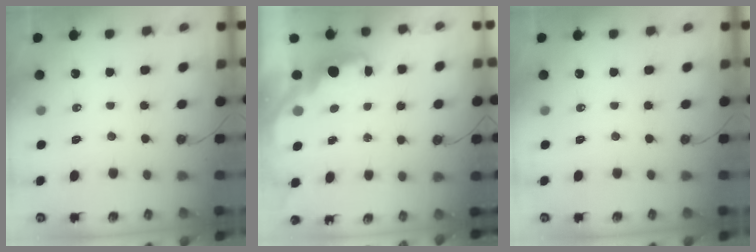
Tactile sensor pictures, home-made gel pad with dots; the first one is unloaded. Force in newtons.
{"total": 2.8, "press": 2.6, "slide": 0.9}
{"total": 0.0}